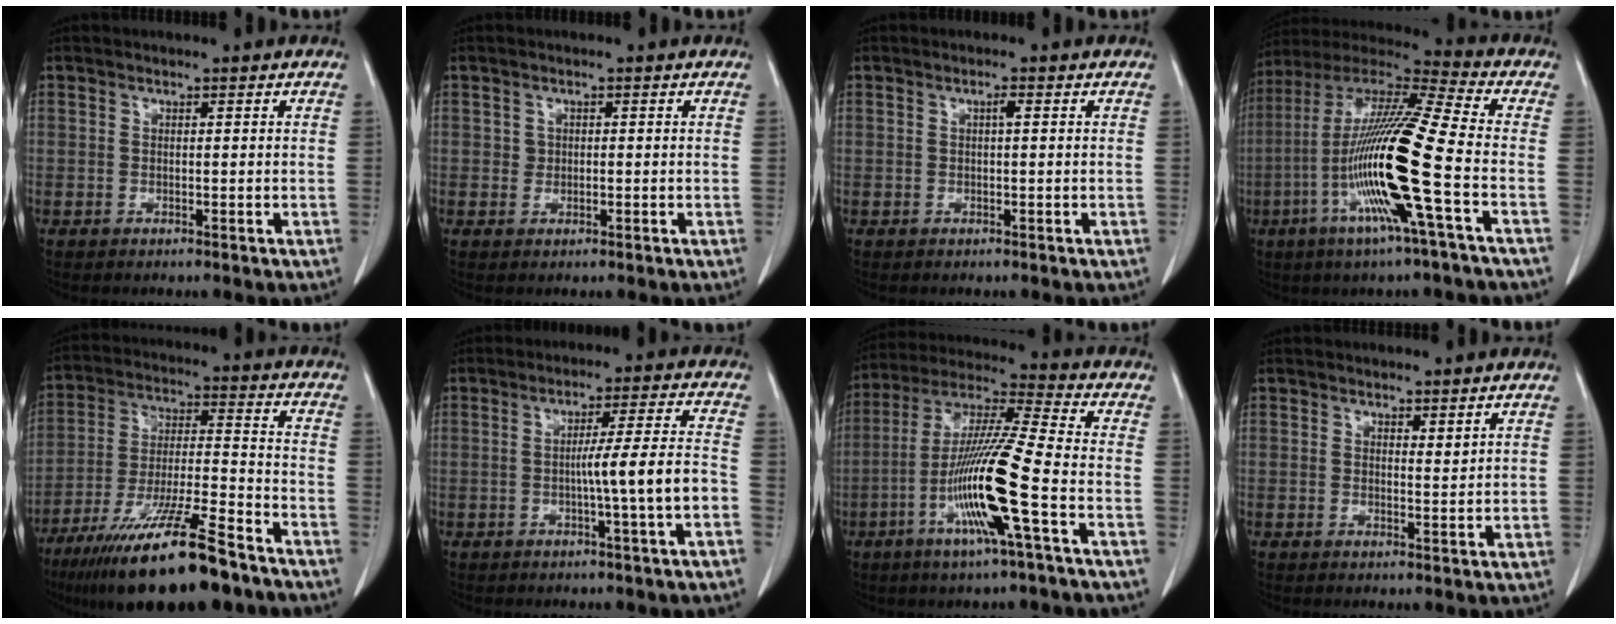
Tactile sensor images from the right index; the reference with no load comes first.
{"total": 1.1, "force": [0.1, 1.0, 0.3], "torque": [-0.001, 0.002, 0.003]}
{"total": 0.9, "force": [0.2, 0.1, 0.8], "torque": [-0.015, 0.002, 0.002]}
{"total": 19.2, "force": [-5.1, -0.5, 18.5], "torque": [-0.370, -0.013, -0.110]}
{"total": 19.9, "force": [-14.1, 2.3, 13.9], "torque": [-0.229, -0.033, -0.246]}
{"total": 7.5, "force": [-2.1, -1.2, 7.1], "torque": [-0.107, 0.005, -0.031]}
{"total": 15.3, "force": [-5.1, -0.6, 14.4], "torque": [-0.287, -0.009, -0.103]}
{"total": 1.1, "force": [0.9, 0.2, 0.6], "torque": [-0.010, -0.010, 0.016]}